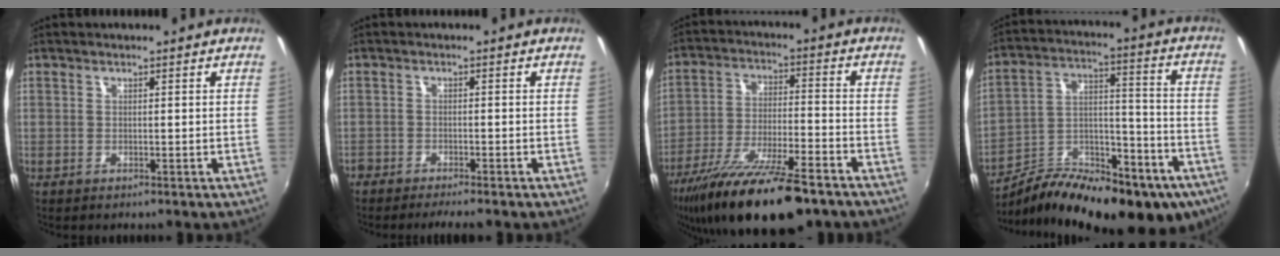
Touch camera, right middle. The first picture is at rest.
{"total": 4.4, "force": [-3.9, 0.7, 1.9], "torque": [-0.059, -0.014, -0.069]}
{"total": 21.3, "force": [-15.8, 5.1, 13.3], "torque": [-0.252, -0.051, -0.261]}
{"total": 28.1, "force": [-18.2, 11.9, 17.8], "torque": [-0.280, -0.003, -0.258]}